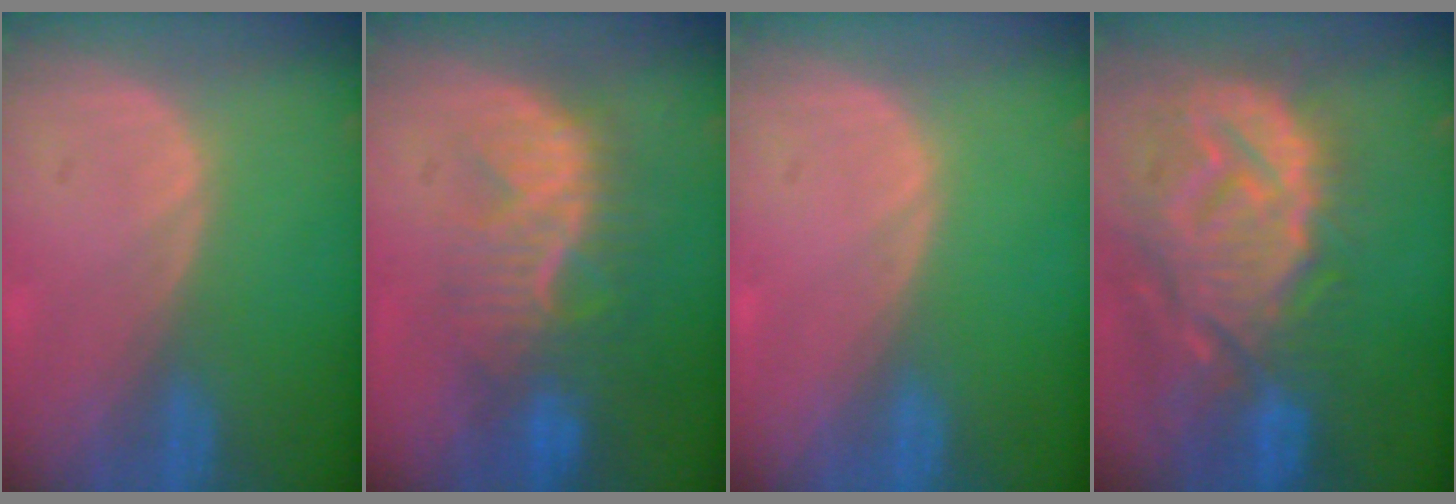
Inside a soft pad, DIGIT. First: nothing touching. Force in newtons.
{"total": 9.5, "press": 8.6, "slide": 4.1}
{"total": 0.0}
{"total": 14.4, "press": 12.4, "slide": 7.3}